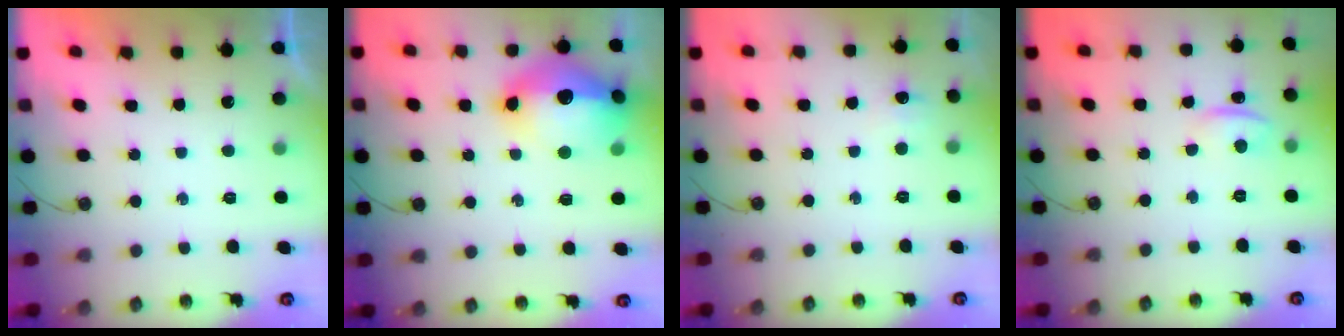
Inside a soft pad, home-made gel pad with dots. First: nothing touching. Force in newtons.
{"total": 19.1, "press": 19.0, "slide": 1.7}
{"total": 4.6, "press": 4.6, "slide": 0.6}
{"total": 2.2, "press": 1.7, "slide": 1.5}